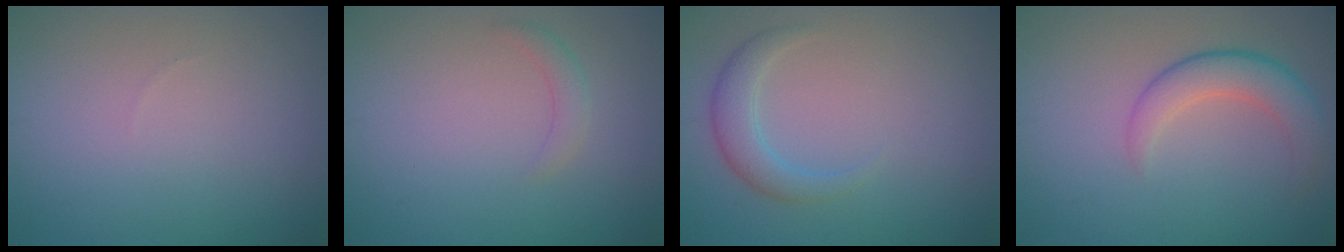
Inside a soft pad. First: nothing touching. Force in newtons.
{"total": 1.3, "press": 1.3, "slide": 0.1}
{"total": 2.4, "press": 2.4, "slide": 0.1}
{"total": 3.6, "press": 3.6, "slide": 0.1}